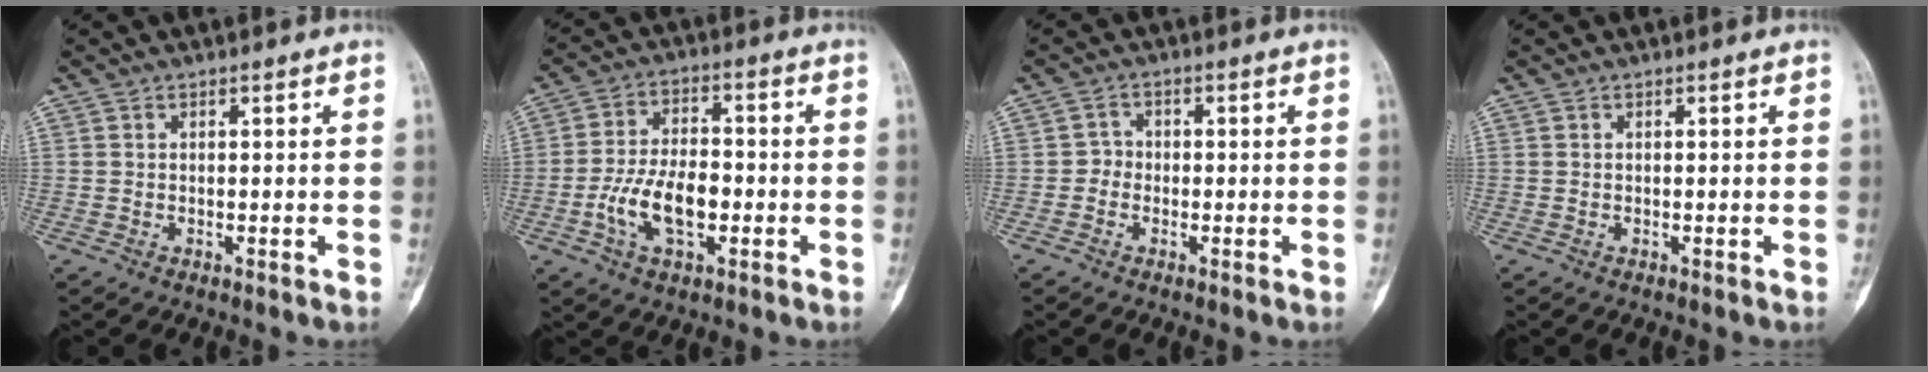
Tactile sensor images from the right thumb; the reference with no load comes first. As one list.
[{"total": 10.7, "force": [-2.8, 5.7, 8.6], "torque": [-0.157, 0.022, -0.052]}, {"total": 2.0, "force": [-0.8, 1.8, 0.5], "torque": [0.010, 0.010, -0.022]}, {"total": 0.0}]